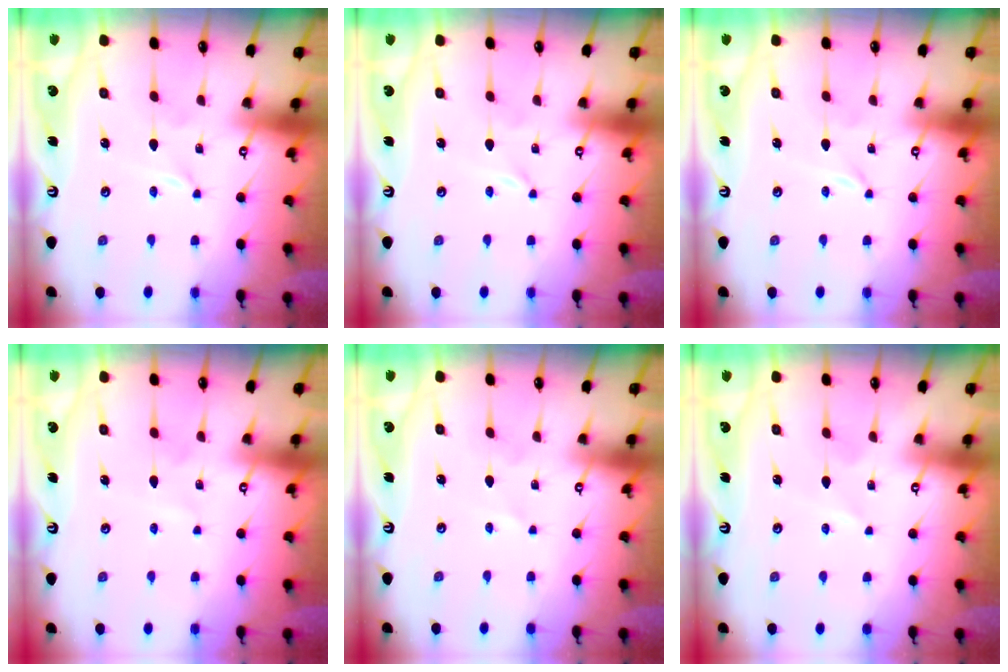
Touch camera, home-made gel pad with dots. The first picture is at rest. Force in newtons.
{"total": 0.0}
{"total": 0.0}
{"total": 3.5, "press": 3.4, "slide": 0.3}
{"total": 0.9, "press": 0.9, "slide": 0.2}
{"total": 2.1, "press": 2.1, "slide": 0.2}